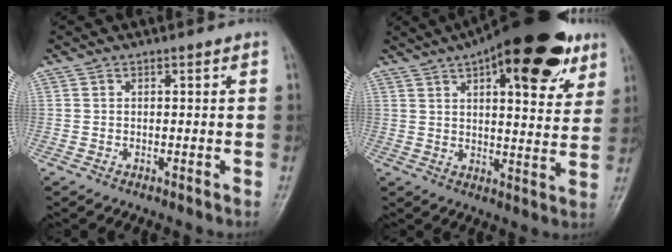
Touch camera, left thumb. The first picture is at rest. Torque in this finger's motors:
{"motor_torque": [0.76, 0.83, 1.68, -1.09, 0.15]}